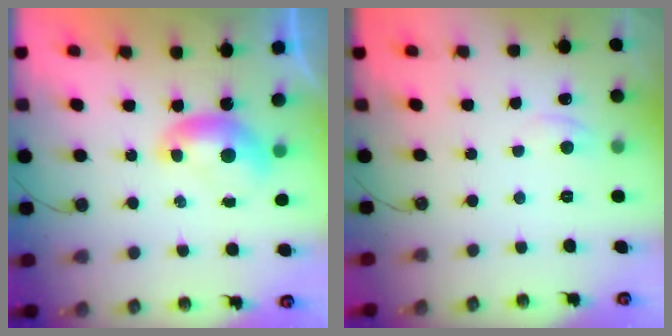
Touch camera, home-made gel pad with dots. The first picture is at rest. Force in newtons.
{"total": 1.2, "press": 1.2, "slide": 0.3}